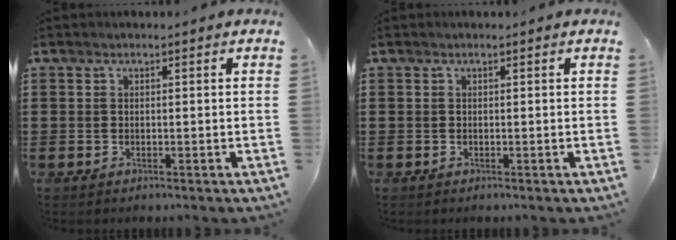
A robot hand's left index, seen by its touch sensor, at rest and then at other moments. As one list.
[{"total": 0.0}]